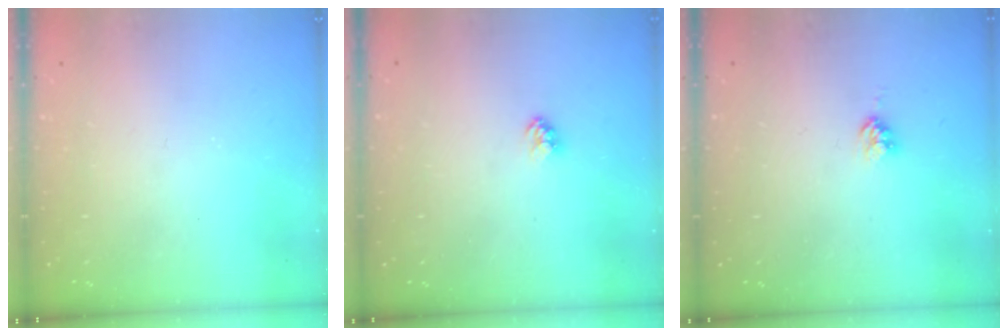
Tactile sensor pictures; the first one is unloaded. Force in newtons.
{"total": 2.4, "press": 2.4, "slide": 0.1}
{"total": 3.9, "press": 3.9, "slide": 0.4}